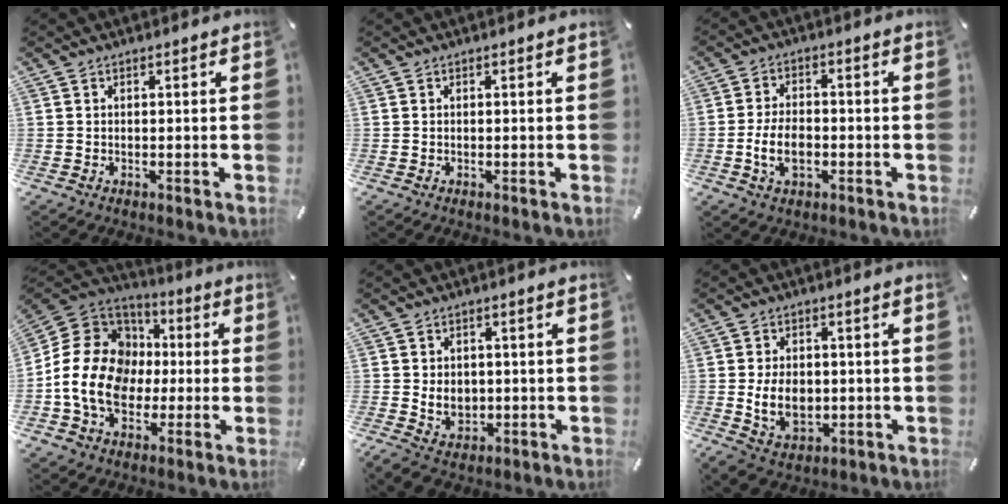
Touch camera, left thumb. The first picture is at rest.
{"total": 0.0}
{"total": 7.5, "force": [-2.0, 4.7, 5.5], "torque": [-0.124, 0.006, -0.040]}
{"total": 17.5, "force": [-2.9, 14.8, 8.8], "torque": [-0.168, 0.025, -0.049]}
{"total": 6.1, "force": [-0.7, 5.2, 3.2], "torque": [-0.060, 0.001, -0.013]}
{"total": 9.0, "force": [-1.0, 6.8, 5.8], "torque": [-0.121, 0.001, -0.019]}